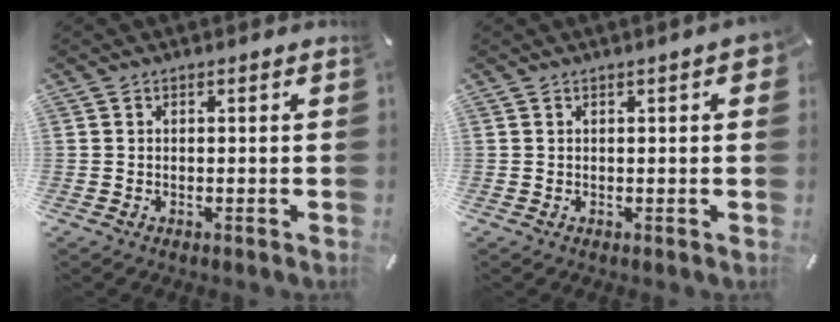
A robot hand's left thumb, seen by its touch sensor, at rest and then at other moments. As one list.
[{"total": 2.6, "force": [0.8, 0.6, 2.4], "torque": [-0.038, 0.000, 0.010]}]